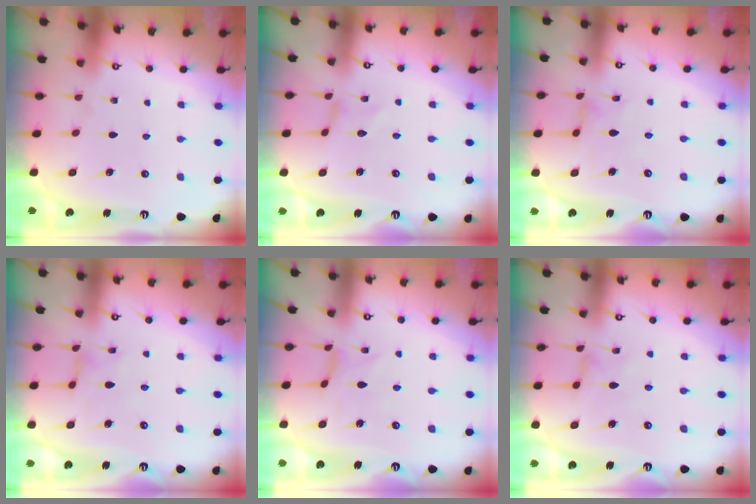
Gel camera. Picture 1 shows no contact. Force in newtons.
{"total": 0.0}
{"total": 1.7, "press": 1.7, "slide": 0.3}
{"total": 1.7, "press": 1.7, "slide": 0.3}
{"total": 0.0}
{"total": 0.8, "press": 0.8, "slide": 0.2}